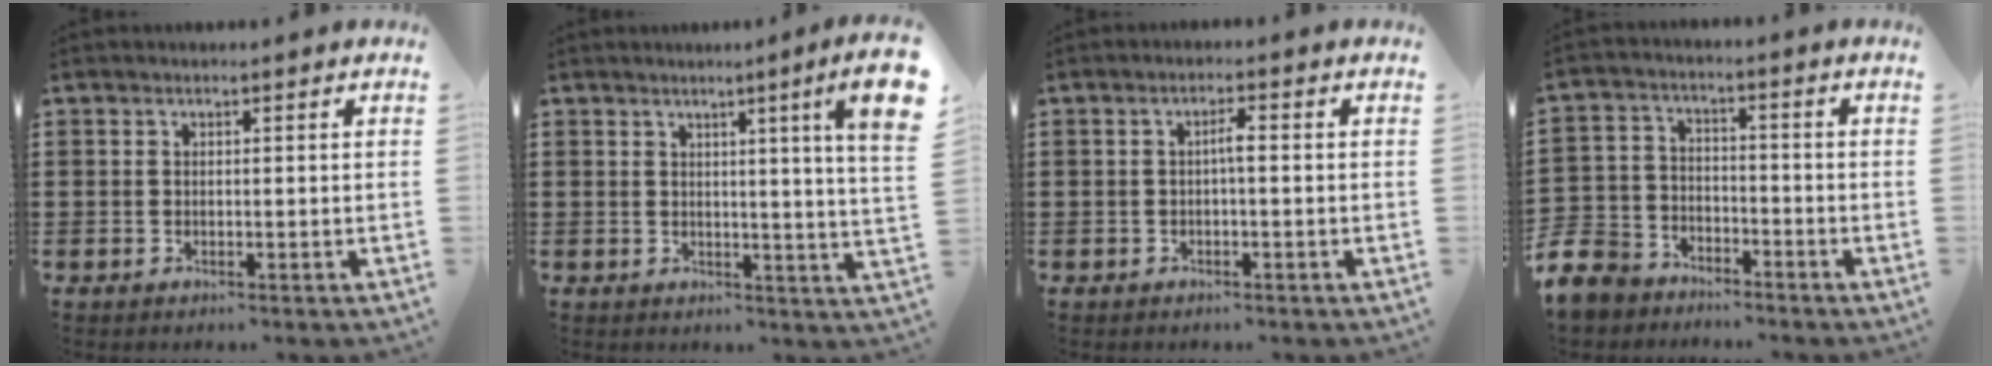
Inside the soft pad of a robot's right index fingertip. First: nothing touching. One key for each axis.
{"total": 6.3, "fx": 2.9, "fy": -0.9, "fz": 5.5, "tx": -0.089, "ty": -0.019, "tz": 0.042}
{"total": 1.8, "fx": -0.3, "fy": 0.3, "fz": 1.8, "tx": -0.035, "ty": 0.003, "tz": -0.007}
{"total": 7.5, "fx": -6.5, "fy": 3.4, "fz": 1.5, "tx": -0.058, "ty": 0.013, "tz": -0.134}